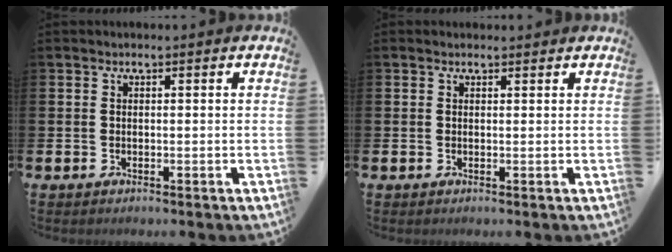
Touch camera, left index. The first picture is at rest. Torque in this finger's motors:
{"motor_torque": [0.83, -1.09, -0.01, -0.01]}